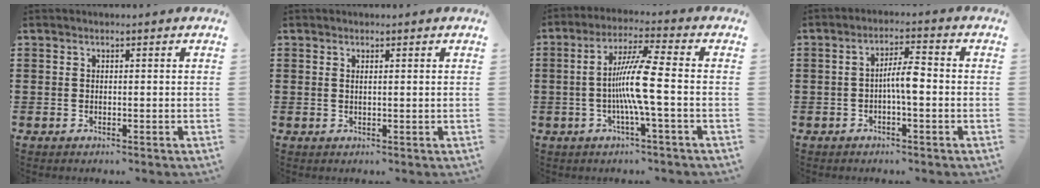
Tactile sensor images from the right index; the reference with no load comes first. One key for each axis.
{"total": 0.6, "fx": 0.3, "fy": 0.0, "fz": 0.5, "tx": -0.009, "ty": 0.000, "tz": 0.006}
{"total": 8.8, "fx": -1.3, "fy": -0.2, "fz": 8.7, "tx": -0.174, "ty": -0.011, "tz": -0.036}
{"total": 4.3, "fx": -0.8, "fy": 0.9, "fz": 4.2, "tx": -0.083, "ty": 0.004, "tz": -0.019}